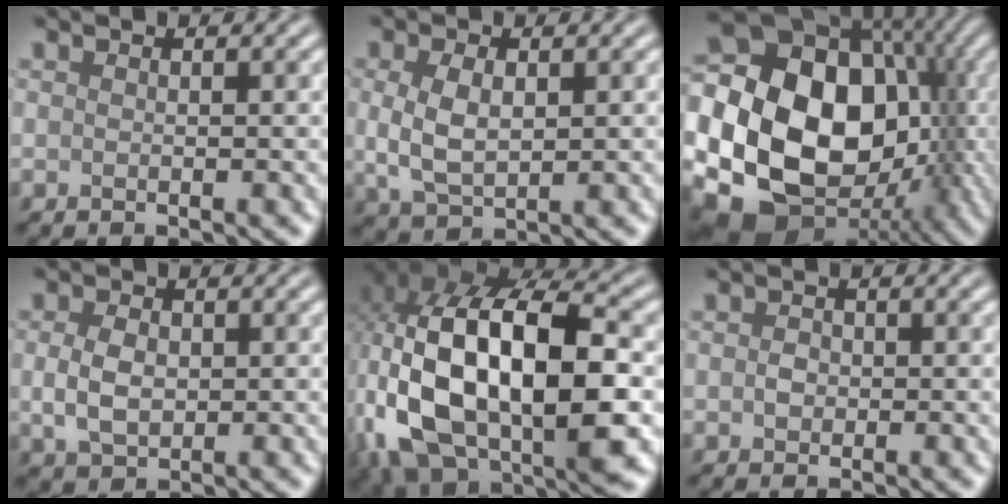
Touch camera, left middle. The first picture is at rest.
{"total": 3.7, "force": [0.3, 2.2, 3.0], "torque": [-0.069, -0.001, 0.010]}
{"total": 23.4, "force": [-1.2, 19.0, 13.5], "torque": [-0.243, -0.016, -0.050]}
{"total": 3.3, "force": [0.0, 2.4, 2.3], "torque": [-0.052, 0.000, -0.001]}
{"total": 16.8, "force": [-0.8, 9.3, 14.0], "torque": [-0.262, -0.012, -0.004]}
{"total": 1.2, "force": [-0.1, 1.0, 0.6], "torque": [-0.010, -0.001, -0.005]}